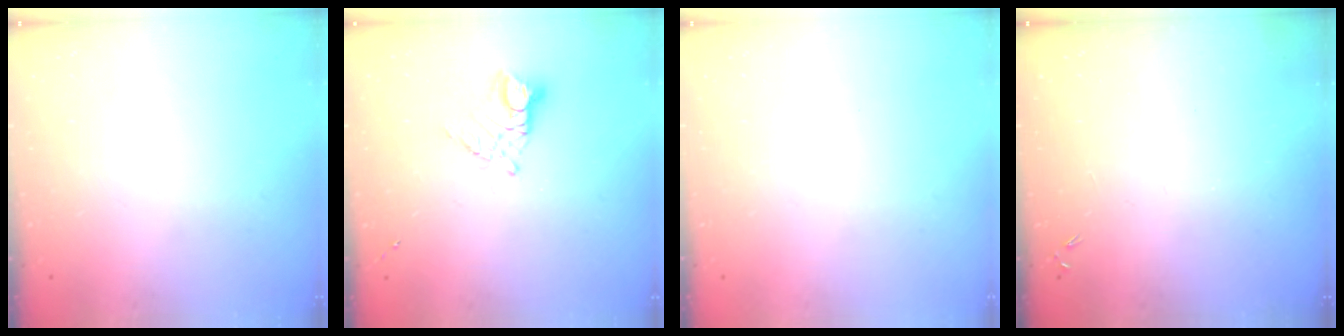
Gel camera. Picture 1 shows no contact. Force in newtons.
{"total": 8.4, "press": 8.4, "slide": 0.8}
{"total": 0.0}
{"total": 0.0}